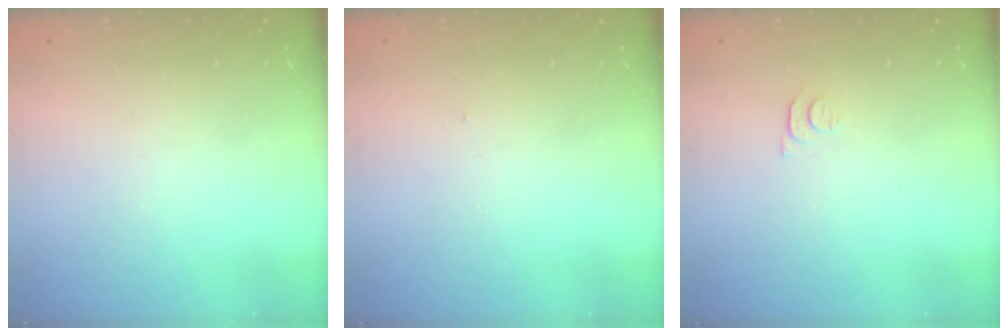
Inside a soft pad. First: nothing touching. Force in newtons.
{"total": 3.1, "press": 3.1, "slide": 0.5}
{"total": 3.7, "press": 3.6, "slide": 0.4}